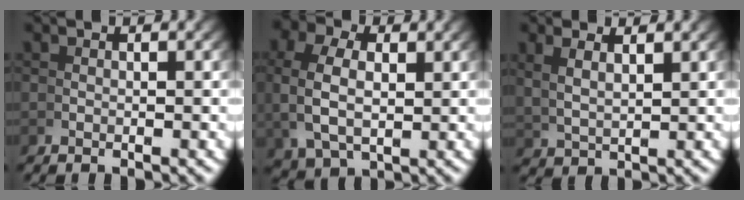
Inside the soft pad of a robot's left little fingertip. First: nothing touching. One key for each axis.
{"total": 4.5, "fx": 1.2, "fy": 2.8, "fz": 3.3, "tx": -0.077, "ty": -0.005, "tz": 0.034}
{"total": 2.5, "fx": 2.0, "fy": 0.4, "fz": 1.4, "tx": -0.027, "ty": -0.002, "tz": 0.048}